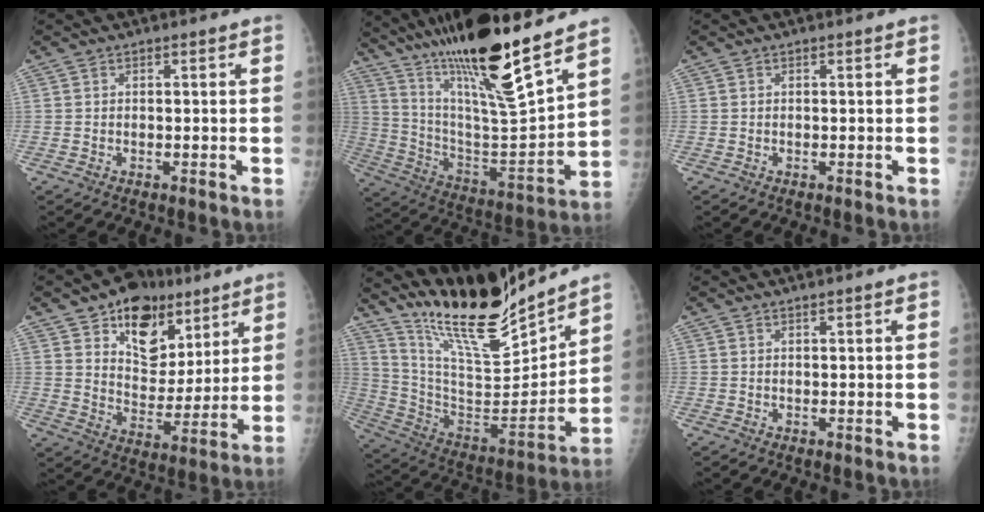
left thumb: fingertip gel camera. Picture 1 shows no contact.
{"total": 24.8, "force": [18.3, 2.6, 16.6], "torque": [-0.266, -0.072, 0.327]}
{"total": 0.0}
{"total": 15.5, "force": [9.1, 10.2, 7.3], "torque": [-0.061, -0.045, 0.150]}
{"total": 21.5, "force": [19.0, 3.8, 9.5], "torque": [-0.132, -0.114, 0.333]}
{"total": 0.5, "force": [0.5, 0.0, 0.1], "torque": [-0.003, -0.004, 0.009]}